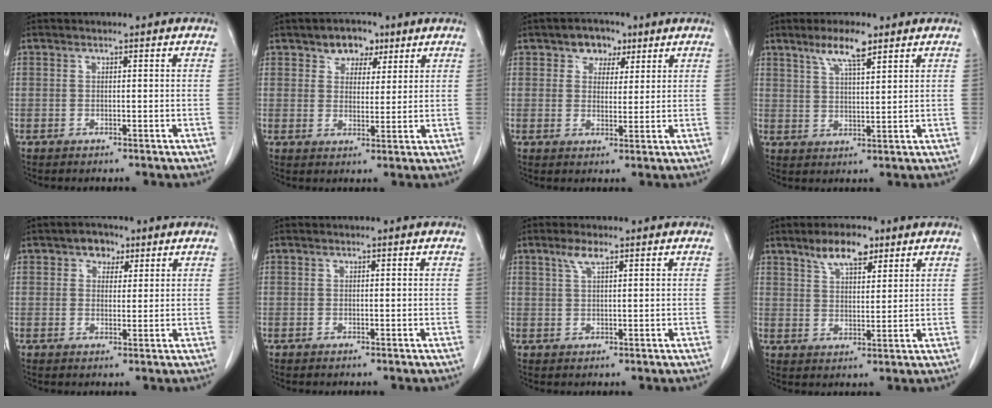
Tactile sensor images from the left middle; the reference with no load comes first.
{"total": 5.2, "force": [3.2, 3.4, 2.3], "torque": [-0.028, 0.012, 0.051]}
{"total": 4.6, "force": [2.6, 3.2, 1.9], "torque": [-0.025, 0.012, 0.041]}
{"total": 6.0, "force": [4.1, 0.9, 4.4], "torque": [-0.083, 0.004, 0.073]}
{"total": 3.4, "force": [1.9, 2.3, 1.5], "torque": [-0.023, 0.010, 0.029]}
{"total": 0.0}
{"total": 2.5, "force": [1.6, 0.4, 1.9], "torque": [-0.044, 0.006, 0.033]}
{"total": 6.4, "force": [4.4, 2.3, 4.1], "torque": [-0.074, 0.008, 0.077]}